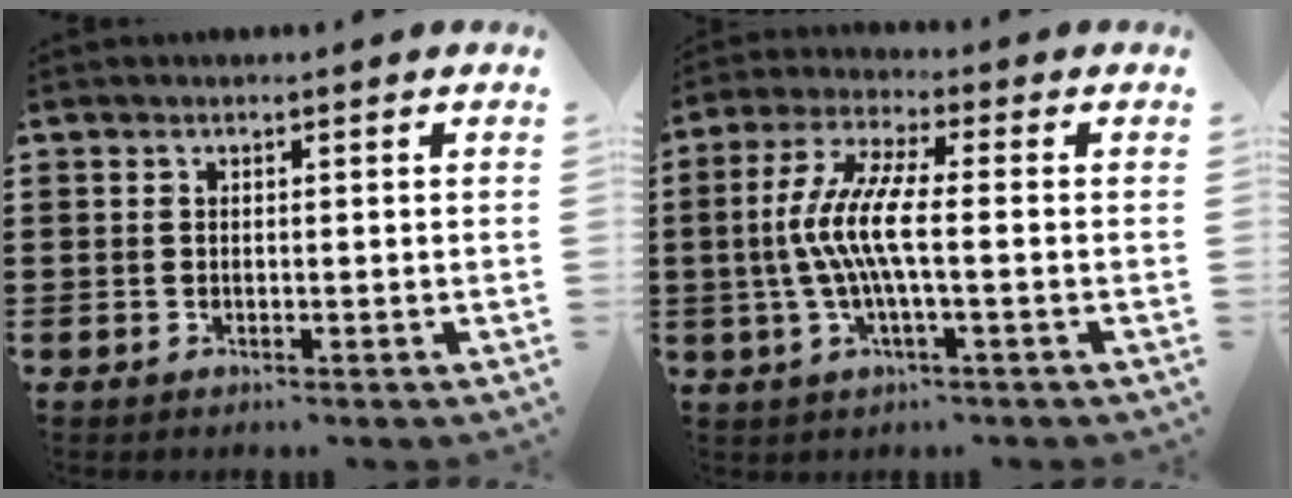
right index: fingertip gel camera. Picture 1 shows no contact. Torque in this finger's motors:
{"motor_torque": [1.89, -0.24, 1.05, 0.21]}